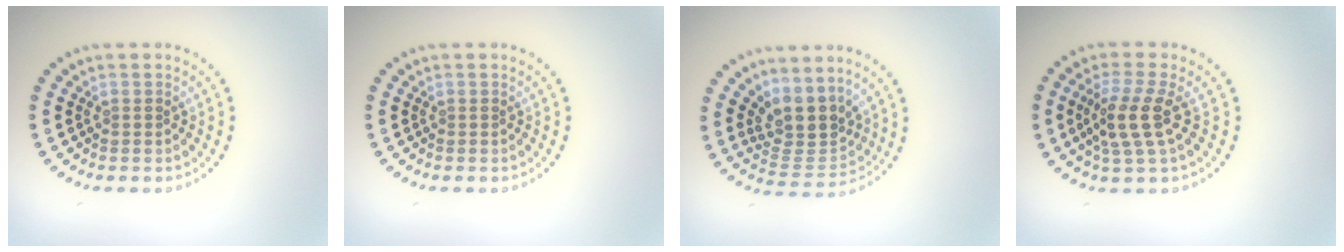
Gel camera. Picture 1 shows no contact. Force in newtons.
{"total": 0.0}
{"total": 4.0, "press": 3.2, "slide": 2.5}
{"total": 3.6, "press": 3.0, "slide": 1.9}